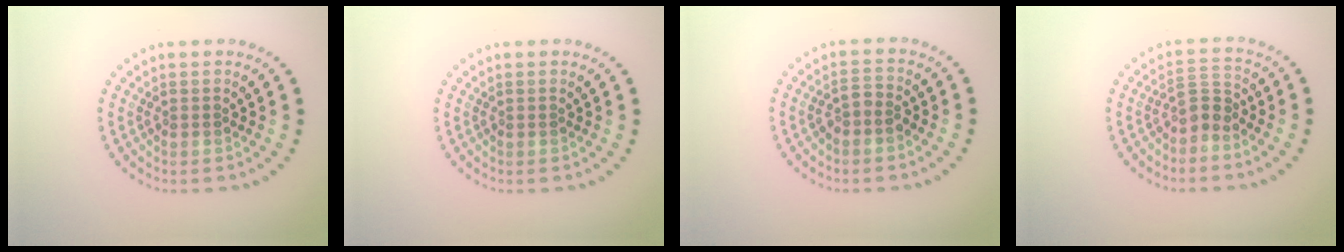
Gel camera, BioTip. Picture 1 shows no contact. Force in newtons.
{"total": 0.0}
{"total": 1.5, "press": 1.3, "slide": 0.8}
{"total": 2.2, "press": 1.5, "slide": 1.6}